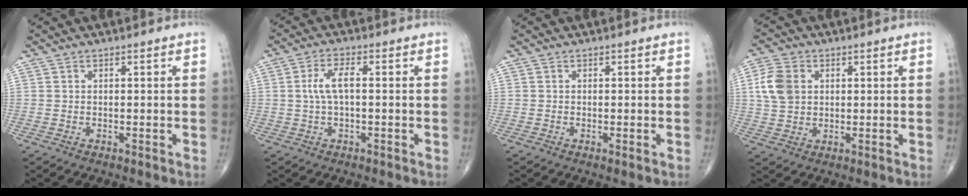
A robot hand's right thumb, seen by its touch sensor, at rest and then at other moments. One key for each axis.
{"total": 4.4, "fx": 0.2, "fy": 1.6, "fz": 4.1, "tx": -0.095, "ty": 0.012, "tz": 0.002}
{"total": 0.5, "fx": -0.1, "fy": 0.0, "fz": 0.5, "tx": -0.011, "ty": -0.003, "tz": -0.002}
{"total": 7.2, "fx": 1.6, "fy": 5.4, "fz": 4.5, "tx": -0.087, "ty": 0.003, "tz": 0.028}